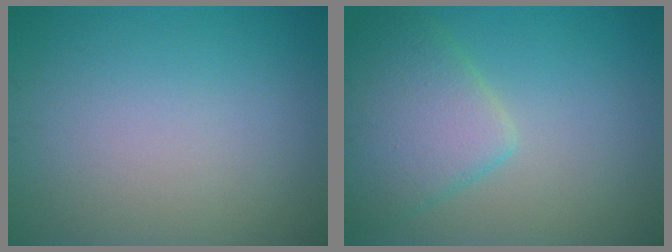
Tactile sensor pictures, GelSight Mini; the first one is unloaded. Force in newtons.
{"total": 5.4, "press": 5.4, "slide": 0.3}